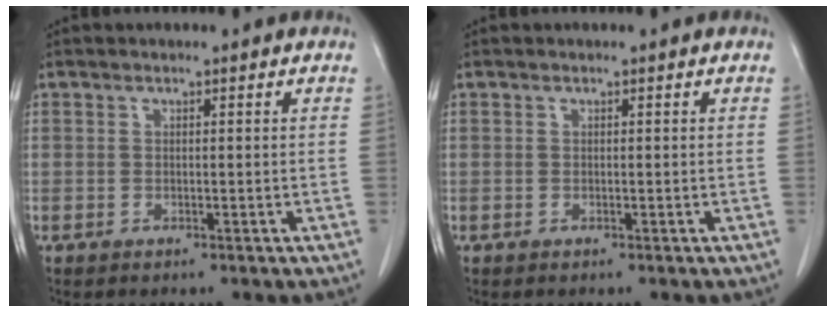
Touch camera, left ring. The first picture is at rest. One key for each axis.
{"total": 0.0}